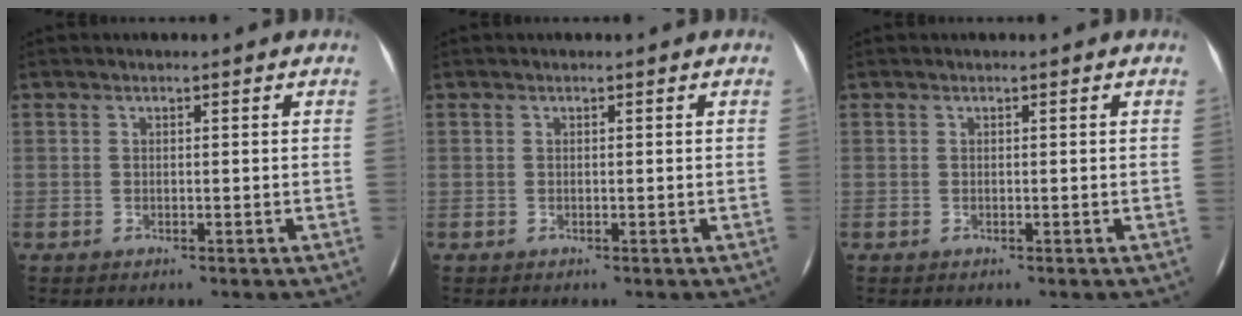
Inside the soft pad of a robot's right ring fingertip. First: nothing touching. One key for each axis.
{"total": 0.0}
{"total": 0.0}